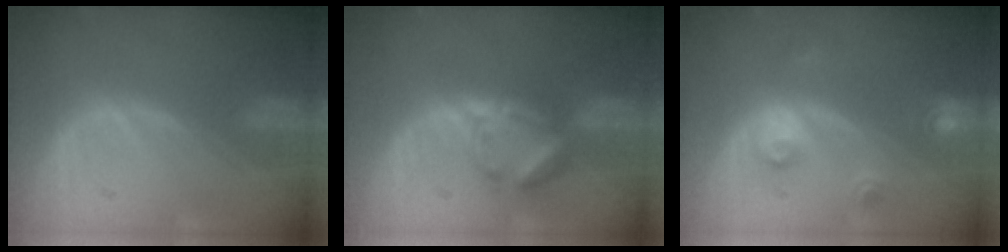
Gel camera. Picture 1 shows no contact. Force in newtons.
{"total": 5.0, "press": 5.0, "slide": 0.5}
{"total": 3.1, "press": 2.8, "slide": 1.2}